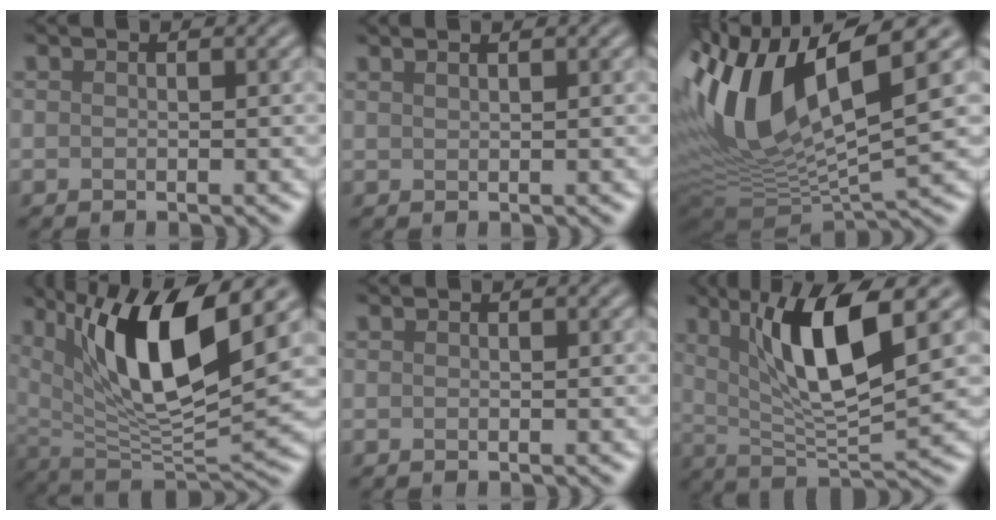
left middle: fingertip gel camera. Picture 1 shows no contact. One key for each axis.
{"total": 1.4, "fx": 1.0, "fy": 0.5, "fz": 0.8, "tx": -0.001, "ty": 0.000, "tz": 0.005}
{"total": 13.5, "fx": 3.5, "fy": 5.4, "fz": 11.9, "tx": -0.242, "ty": 0.000, "tz": 0.067}
{"total": 11.7, "fx": 4.5, "fy": 3.5, "fz": 10.2, "tx": -0.172, "ty": -0.010, "tz": 0.085}
{"total": 0.0}
{"total": 9.0, "fx": 3.0, "fy": 2.2, "fz": 8.2, "tx": -0.136, "ty": -0.011, "tz": 0.054}